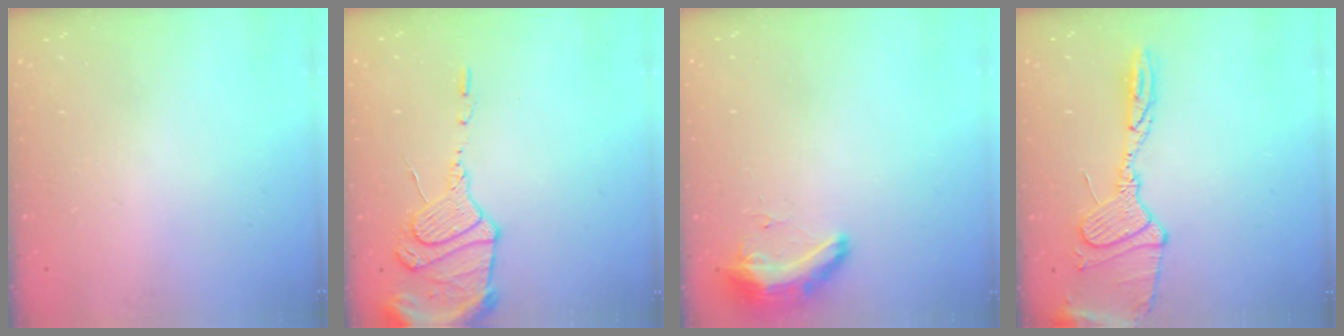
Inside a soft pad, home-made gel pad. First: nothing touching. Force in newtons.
{"total": 14.8, "press": 14.7, "slide": 1.5}
{"total": 8.6, "press": 8.5, "slide": 1.2}
{"total": 14.7, "press": 14.6, "slide": 1.2}